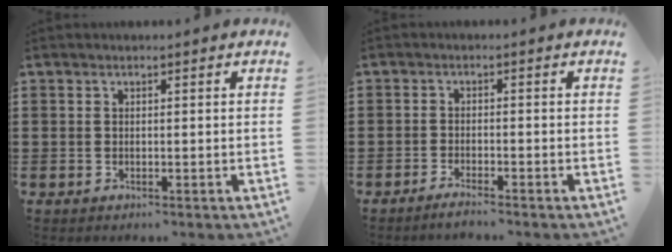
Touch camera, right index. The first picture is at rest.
{"total": 1.8, "force": [-1.7, -0.1, 0.6], "torque": [-0.010, 0.000, -0.031]}